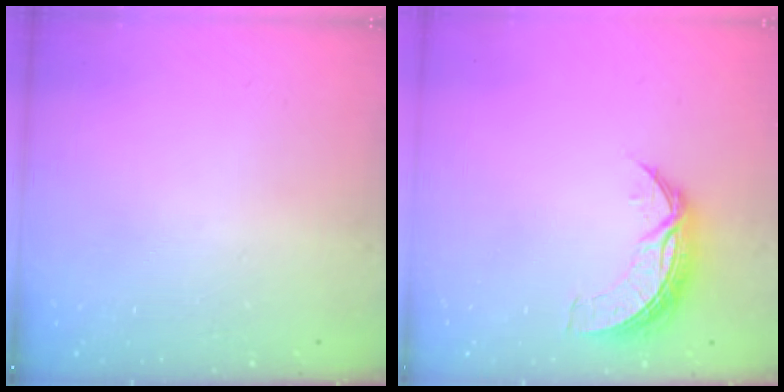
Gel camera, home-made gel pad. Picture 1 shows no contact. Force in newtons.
{"total": 7.9, "press": 7.9, "slide": 0.3}